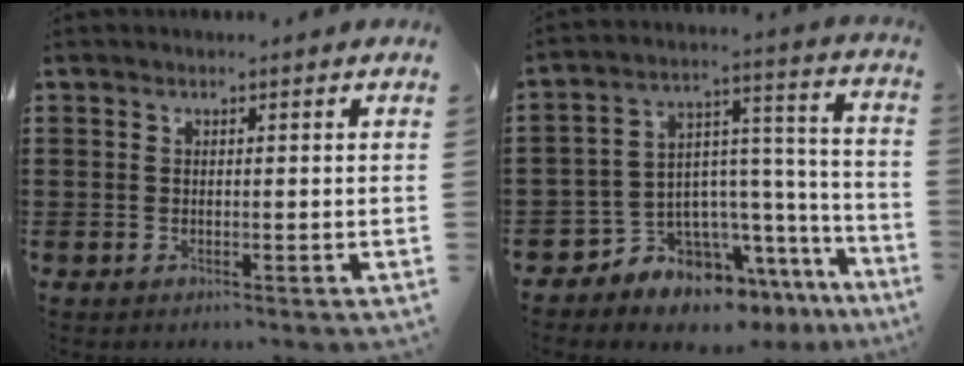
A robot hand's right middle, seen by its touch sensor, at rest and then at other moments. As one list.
[{"total": 7.8, "force": [-7.0, 3.1, 0.8], "torque": [-0.026, -0.006, -0.134]}]